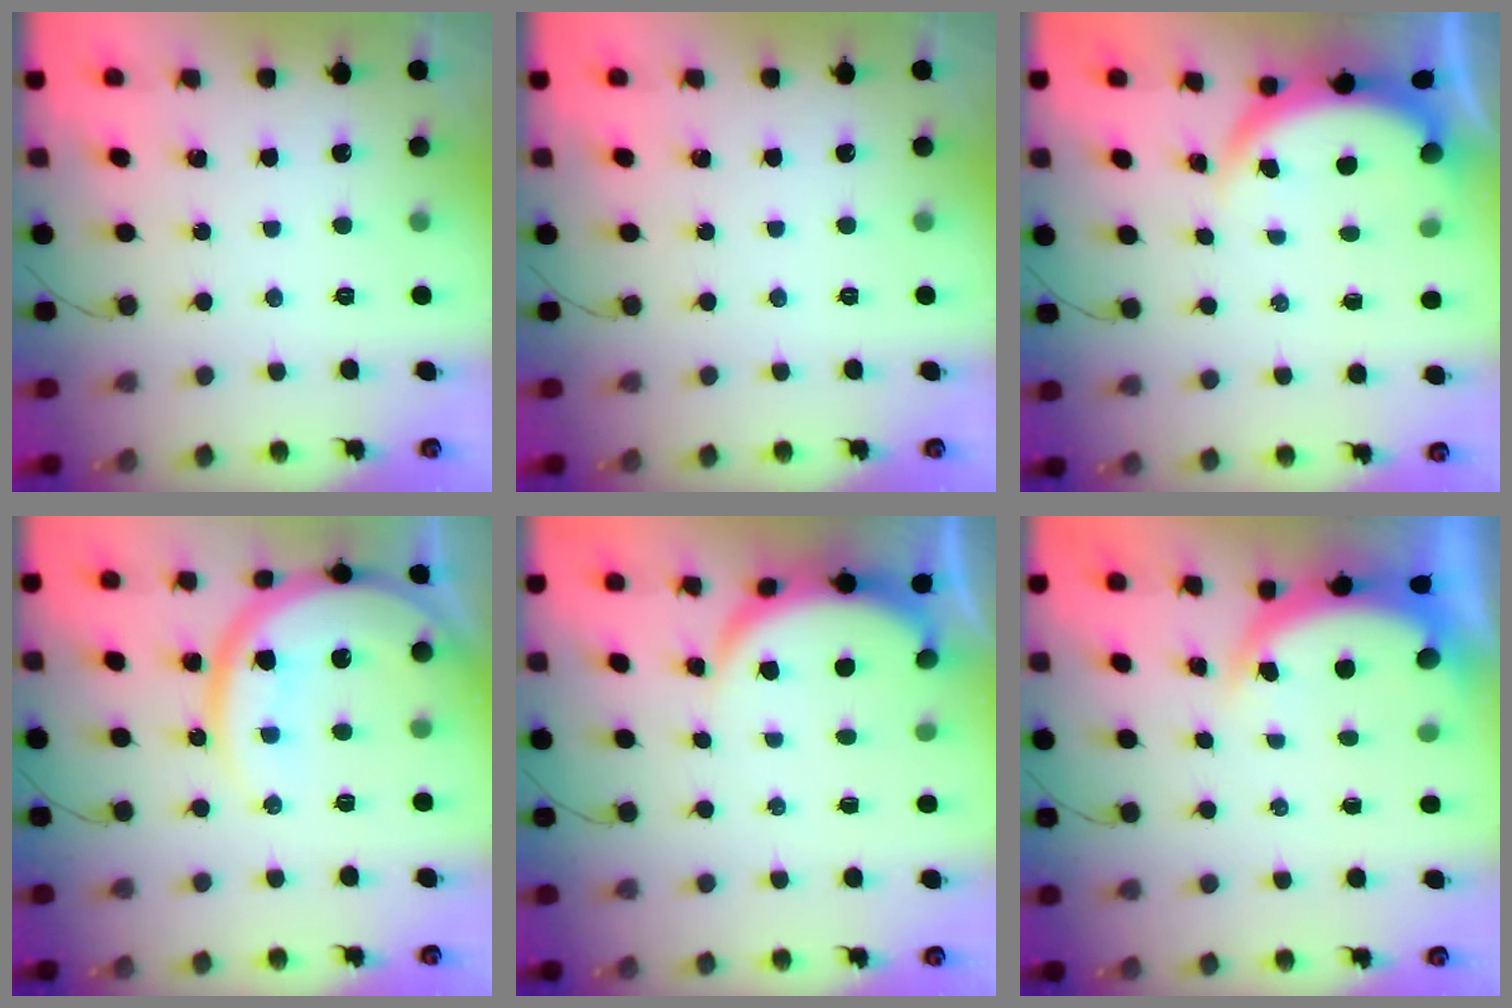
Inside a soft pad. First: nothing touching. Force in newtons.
{"total": 0.0}
{"total": 3.8, "press": 3.8, "slide": 0.1}
{"total": 15.8, "press": 15.7, "slide": 2.0}
{"total": 4.3, "press": 4.3, "slide": 0.6}
{"total": 4.7, "press": 4.5, "slide": 1.4}